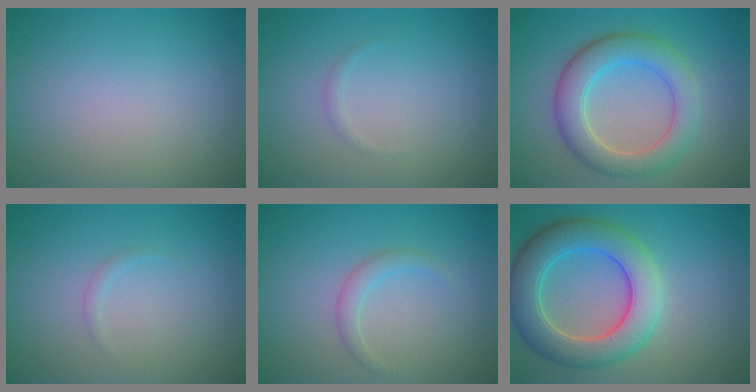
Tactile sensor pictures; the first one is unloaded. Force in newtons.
{"total": 0.6, "press": 0.6, "slide": 0.0}
{"total": 5.6, "press": 5.6, "slide": 0.3}
{"total": 0.5, "press": 0.5, "slide": 0.1}
{"total": 1.4, "press": 1.4, "slide": 0.0}
{"total": 7.5, "press": 7.4, "slide": 0.6}